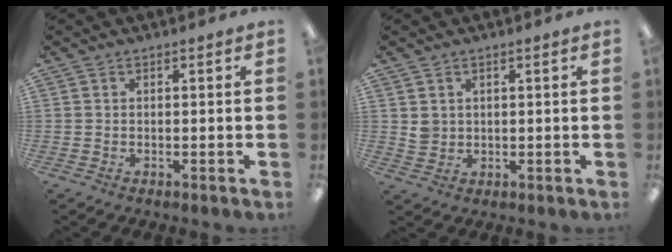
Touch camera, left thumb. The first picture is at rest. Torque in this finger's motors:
{"motor_torque": [0.02, 0.13, 0.38, -0.52, 0.00]}